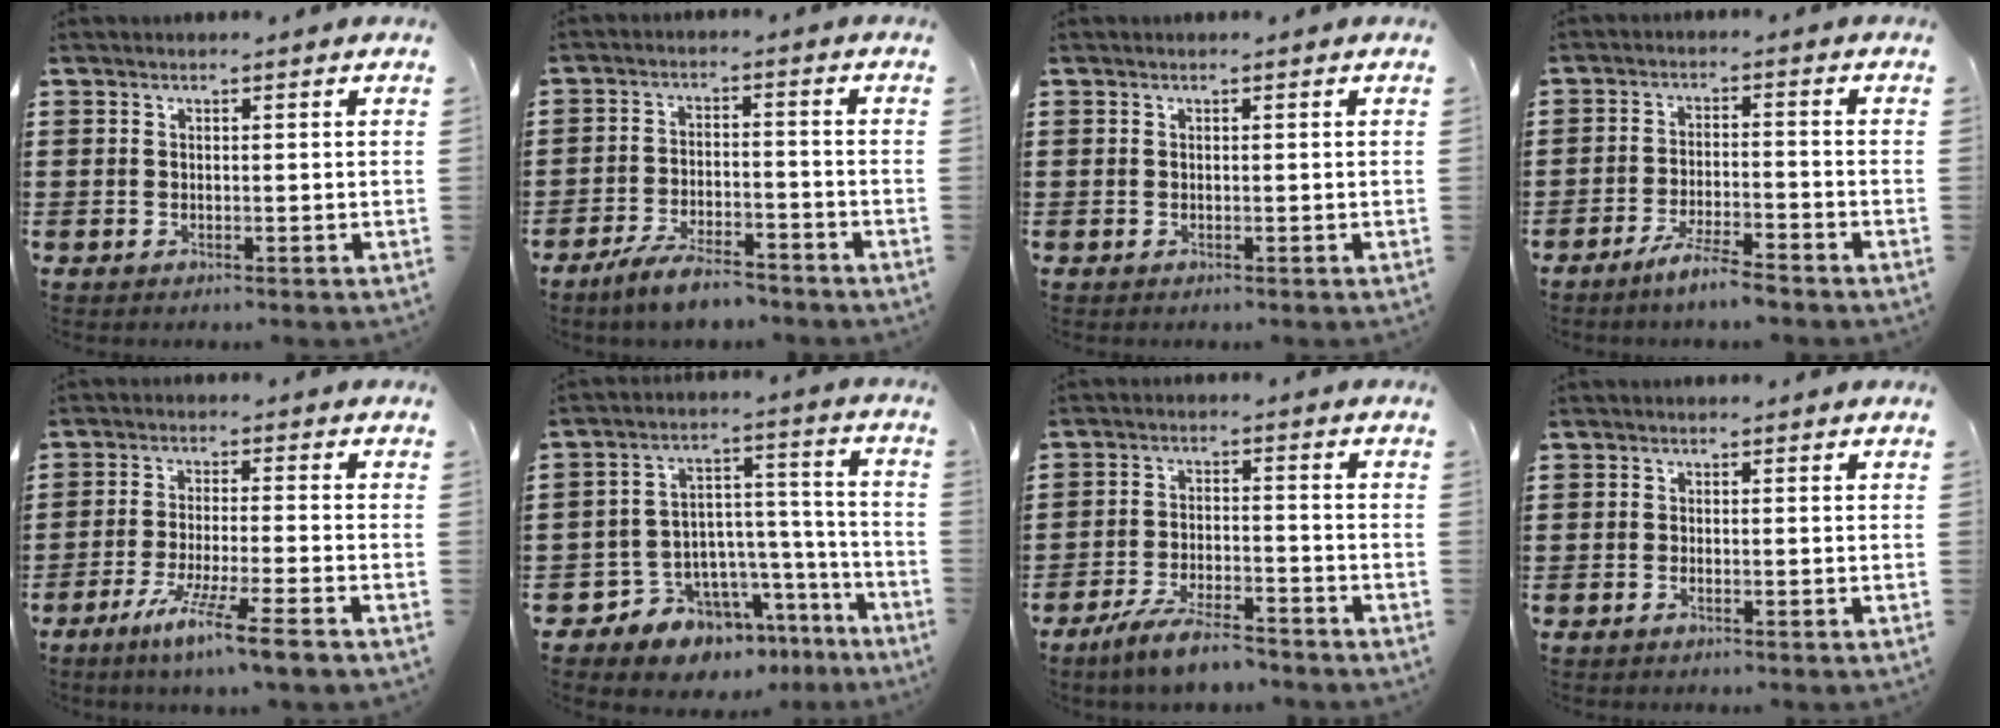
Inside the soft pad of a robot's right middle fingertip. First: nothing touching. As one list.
[{"total": 5.8, "force": [-5.1, 0.9, 2.6], "torque": [-0.053, 0.001, -0.099]}, {"total": 0.0}, {"total": 4.8, "force": [-4.1, 0.0, 2.4], "torque": [-0.045, -0.002, -0.078]}, {"total": 7.0, "force": [-5.3, -0.4, 4.6], "torque": [-0.090, -0.013, -0.101]}, {"total": 9.5, "force": [-8.1, 4.7, 1.6], "torque": [-0.040, 0.025, -0.149]}, {"total": 6.1, "force": [-5.3, 0.8, 2.9], "torque": [-0.065, -0.004, -0.103]}, {"total": 0.5, "force": [-0.3, 0.1, 0.4], "torque": [-0.008, -0.003, -0.005]}]